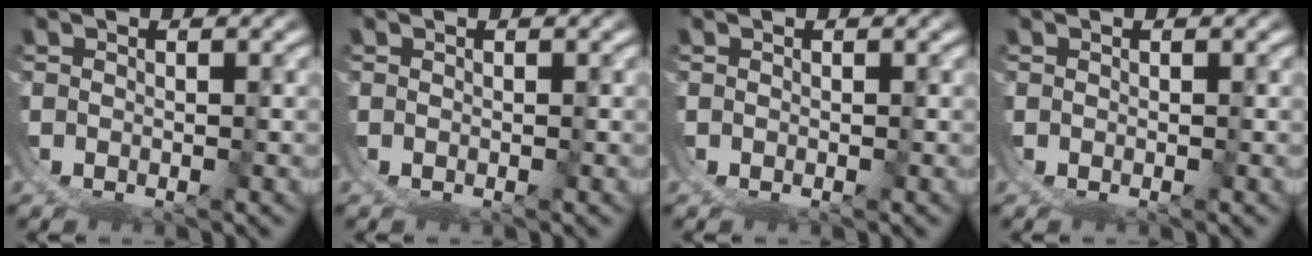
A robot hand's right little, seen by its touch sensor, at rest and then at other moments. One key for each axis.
{"total": 0.0}
{"total": 0.0}
{"total": 0.0}